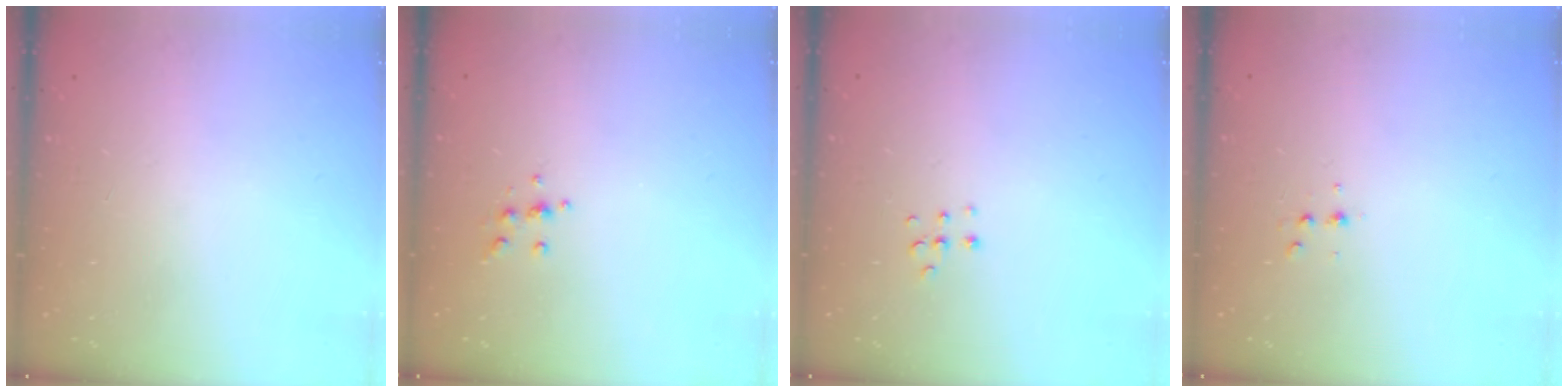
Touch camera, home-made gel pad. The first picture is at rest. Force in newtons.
{"total": 4.8, "press": 4.7, "slide": 0.8}
{"total": 4.4, "press": 4.4, "slide": 0.3}
{"total": 3.7, "press": 3.5, "slide": 1.1}